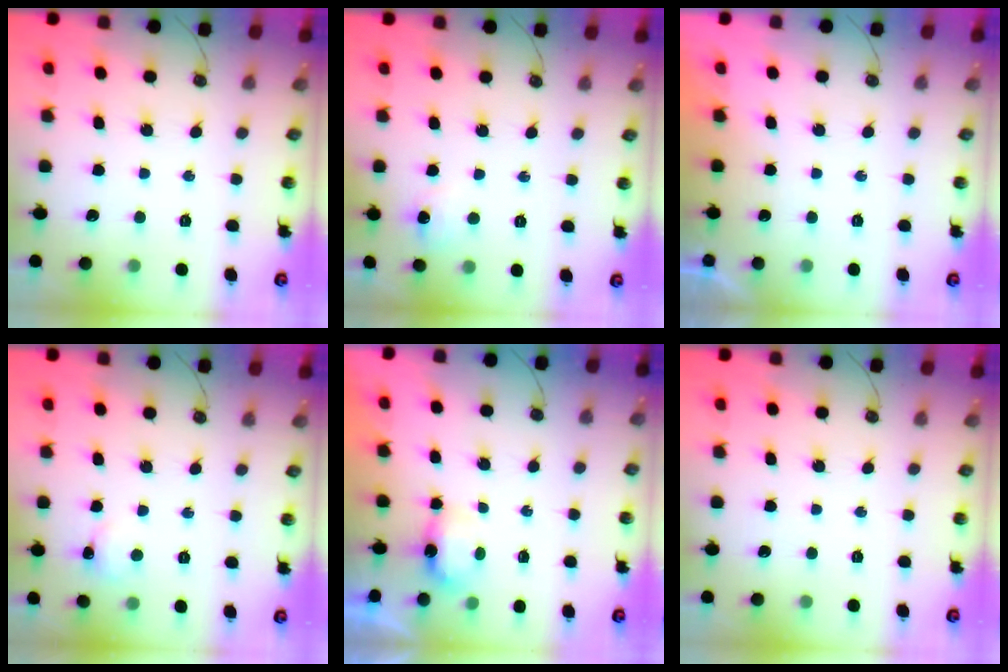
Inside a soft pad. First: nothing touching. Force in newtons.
{"total": 5.7, "press": 5.6, "slide": 0.8}
{"total": 0.0}
{"total": 2.7, "press": 2.6, "slide": 0.5}
{"total": 4.2, "press": 3.9, "slide": 1.4}
{"total": 0.0}